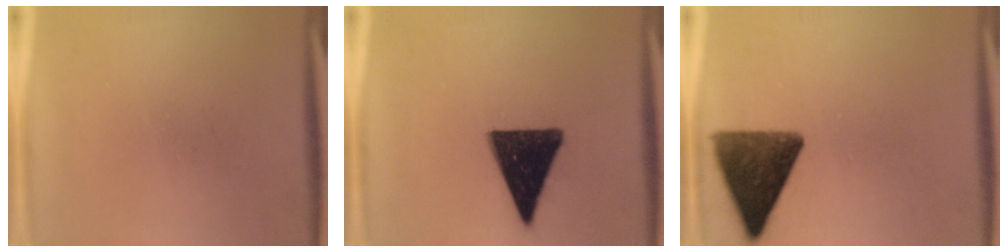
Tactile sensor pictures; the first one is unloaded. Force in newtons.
{"total": 15.2}
{"total": 12.2}